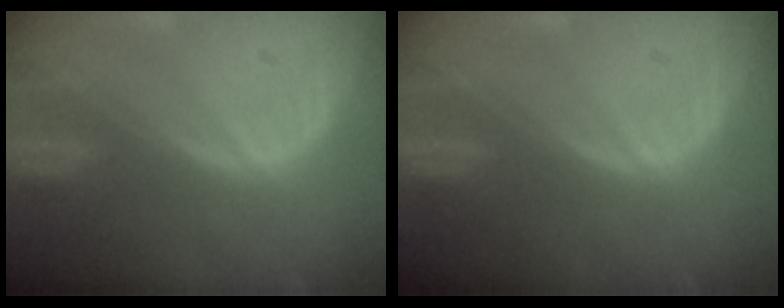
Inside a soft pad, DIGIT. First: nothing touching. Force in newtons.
{"total": 0.0}